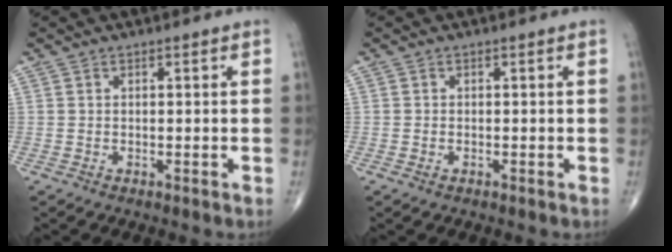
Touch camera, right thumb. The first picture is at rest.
{"total": 0.8, "force": [-0.3, 0.5, 0.5], "torque": [-0.014, 0.002, -0.005]}